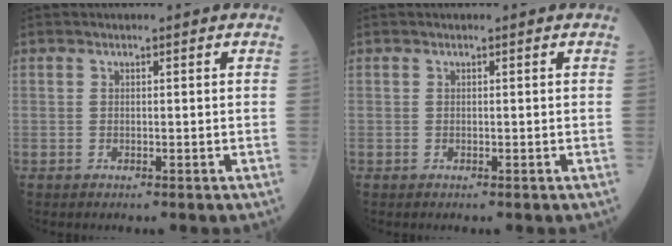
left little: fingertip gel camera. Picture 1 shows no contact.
{"total": 0.0}